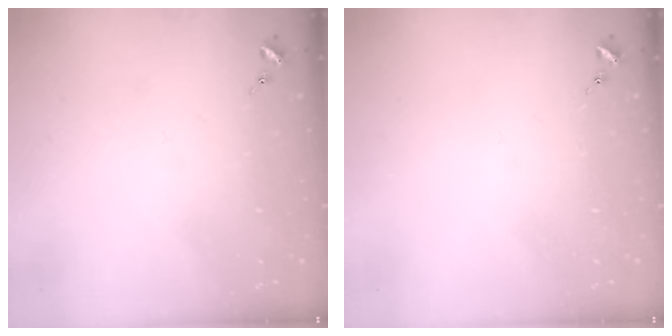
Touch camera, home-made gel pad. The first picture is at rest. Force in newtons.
{"total": 0.0}